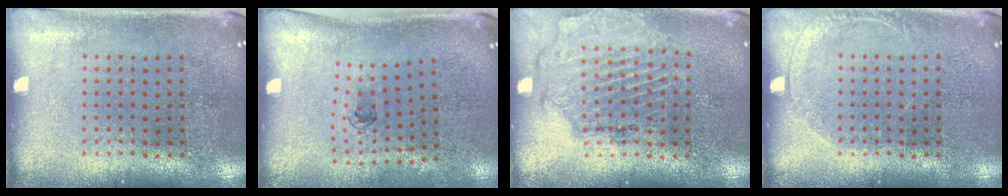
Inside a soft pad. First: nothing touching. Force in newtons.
{"total": 0.6, "press": 0.3, "slide": 0.6}
{"total": 1.6, "press": 1.6, "slide": 0.5}
{"total": 1.0, "press": 1.0, "slide": 0.2}